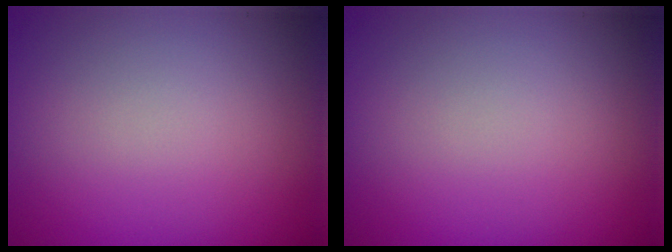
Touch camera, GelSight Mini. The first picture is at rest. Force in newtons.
{"total": 0.0}